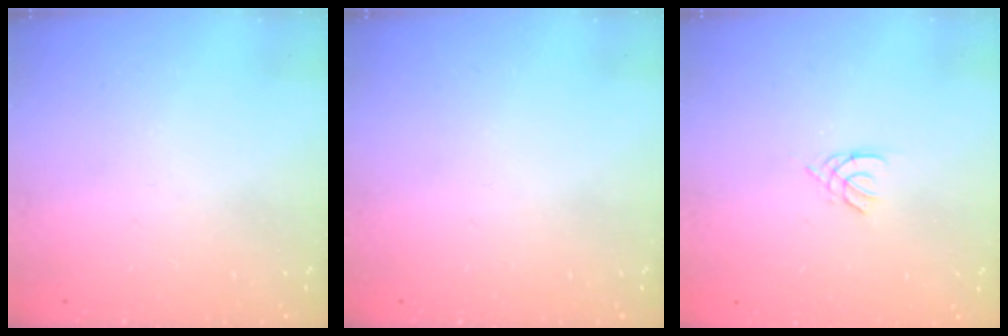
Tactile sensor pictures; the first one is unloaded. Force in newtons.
{"total": 0.0}
{"total": 1.4, "press": 1.4, "slide": 0.3}